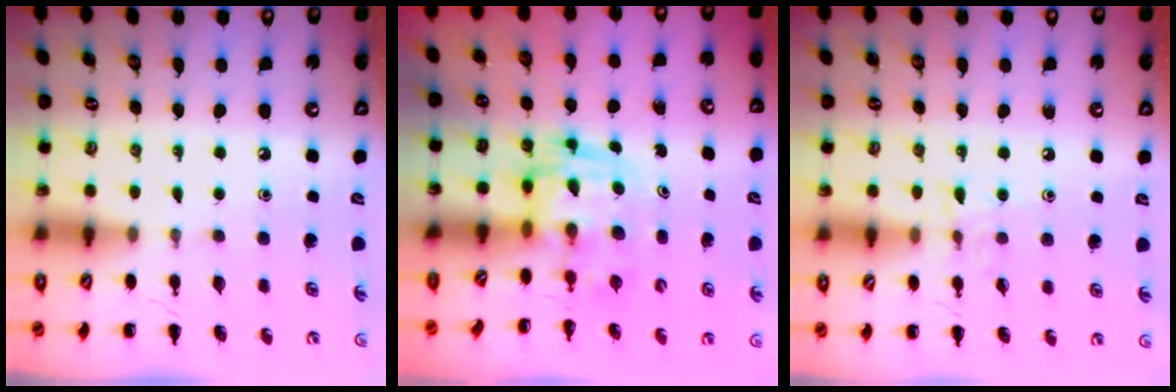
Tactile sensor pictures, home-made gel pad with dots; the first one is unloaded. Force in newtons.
{"total": 3.0, "press": 2.9, "slide": 0.5}
{"total": 5.8, "press": 5.7, "slide": 1.0}